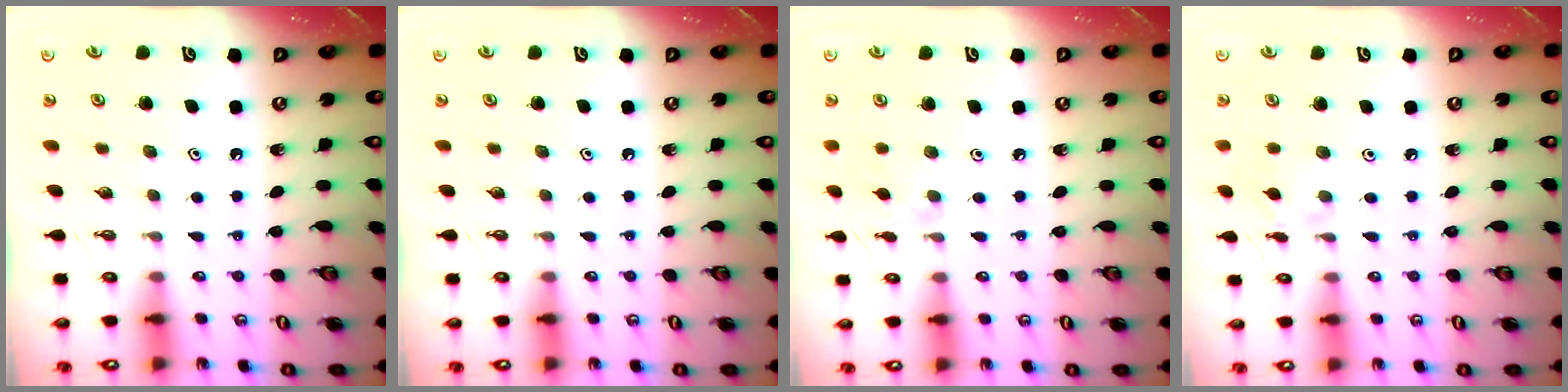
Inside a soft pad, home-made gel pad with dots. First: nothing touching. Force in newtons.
{"total": 0.0}
{"total": 2.0, "press": 1.9, "slide": 0.5}
{"total": 2.8, "press": 2.8, "slide": 0.1}